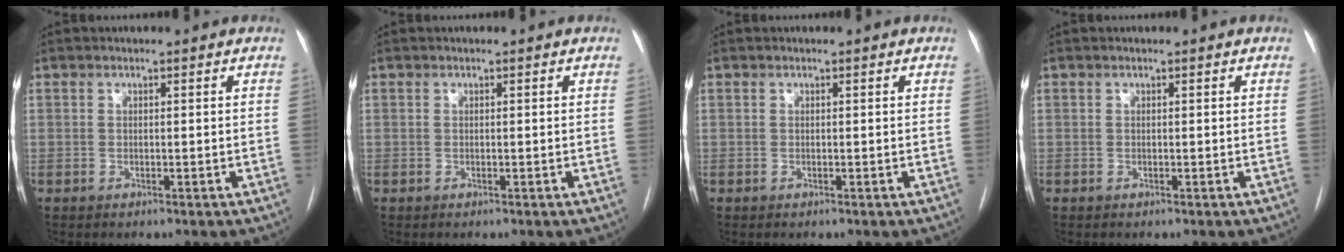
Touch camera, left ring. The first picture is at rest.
{"total": 0.0}
{"total": 0.0}
{"total": 0.0}